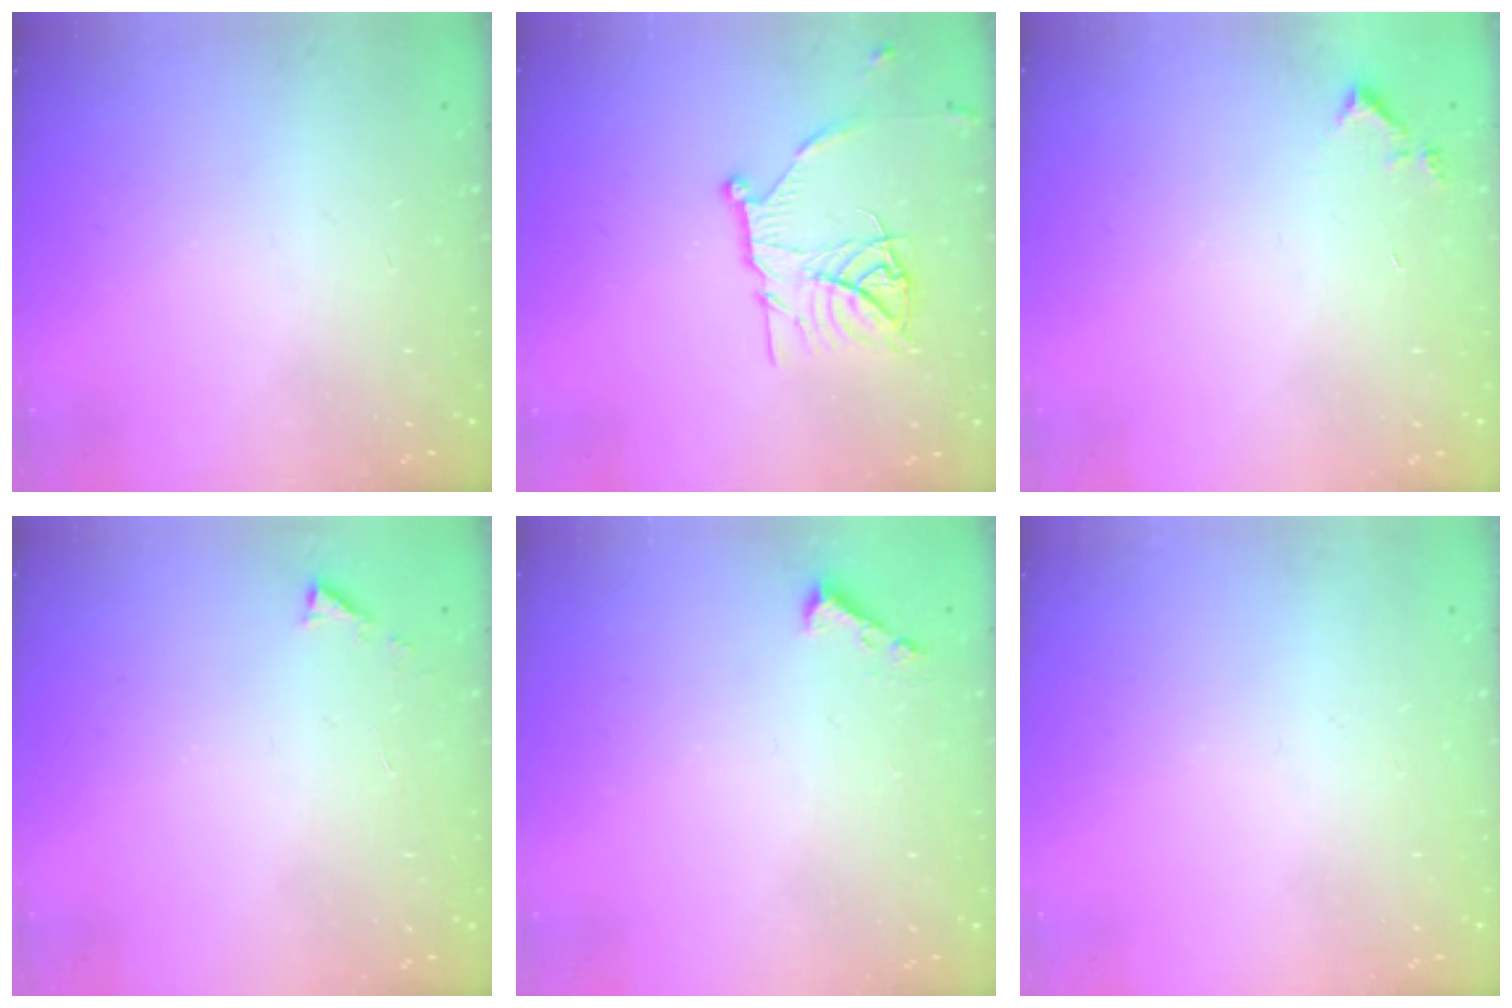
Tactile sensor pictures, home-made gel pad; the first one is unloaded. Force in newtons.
{"total": 14.2, "press": 14.2, "slide": 1.2}
{"total": 4.9, "press": 4.8, "slide": 0.5}
{"total": 3.1, "press": 3.1, "slide": 0.4}
{"total": 1.6, "press": 1.6, "slide": 0.1}
{"total": 0.0}